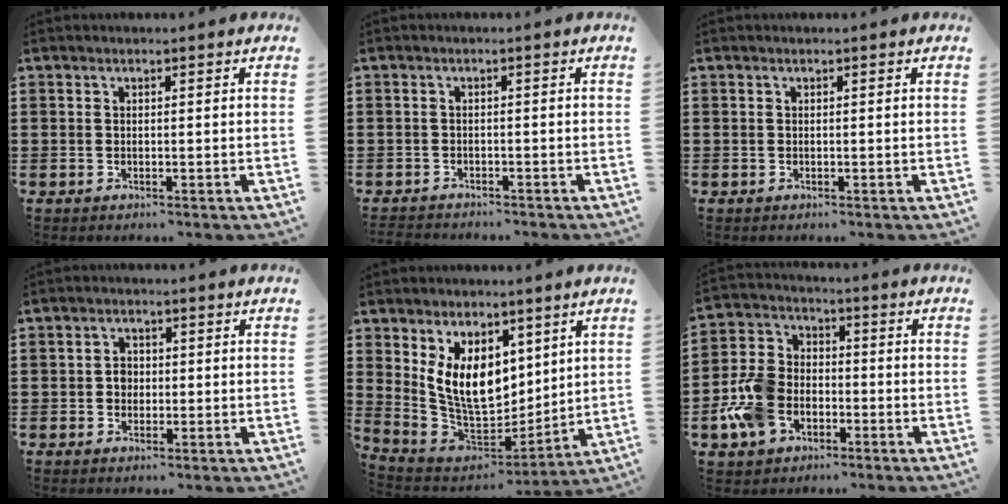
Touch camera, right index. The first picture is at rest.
{"total": 1.1, "force": [-1.1, 0.2, -0.2], "torque": [-0.002, 0.002, -0.026]}
{"total": 0.0}
{"total": 2.1, "force": [-0.2, 1.8, 1.1], "torque": [-0.025, 0.007, -0.006]}
{"total": 10.5, "force": [3.4, 7.2, 6.8], "torque": [-0.166, -0.010, 0.066]}
{"total": 8.9, "force": [-3.6, 6.4, 5.1], "torque": [-0.137, 0.013, -0.072]}